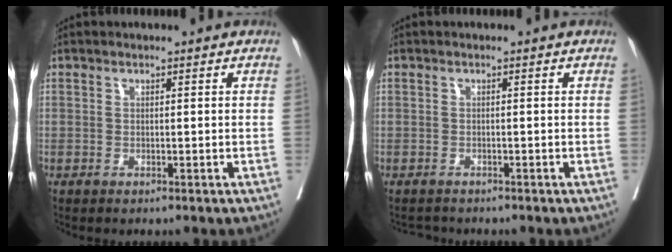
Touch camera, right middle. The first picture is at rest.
{"total": 1.5, "force": [-1.5, 0.4, -0.2], "torque": [0.000, -0.005, -0.025]}